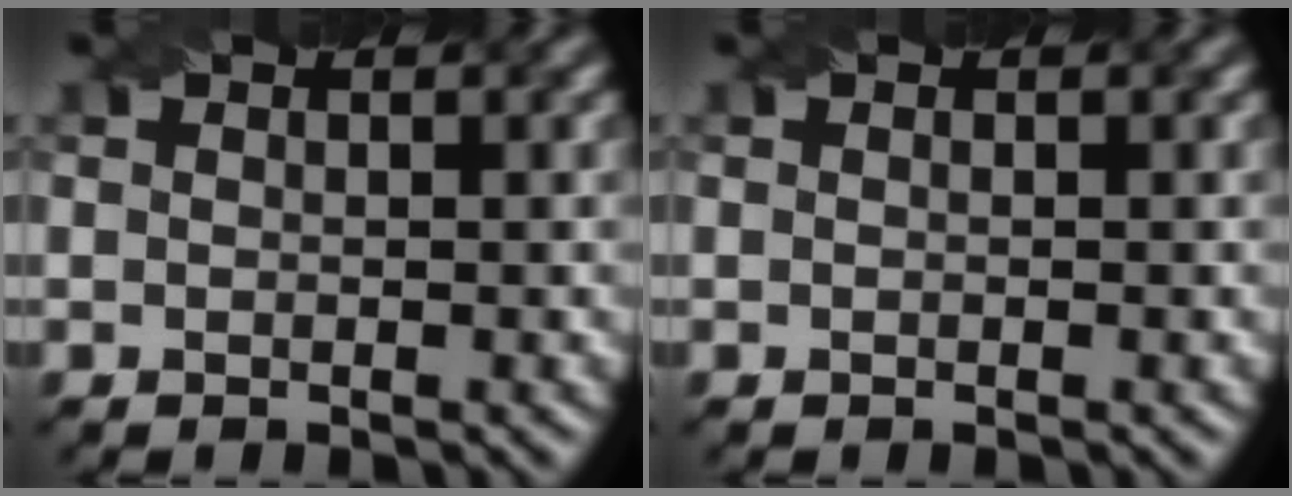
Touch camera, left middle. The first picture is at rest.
{"total": 0.0}